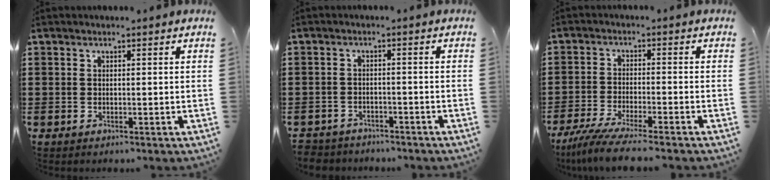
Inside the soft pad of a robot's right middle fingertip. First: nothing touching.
{"total": 2.4, "force": [-2.3, 0.4, -0.4], "torque": [-0.001, -0.001, -0.053]}
{"total": 5.3, "force": [-4.6, -0.4, 2.5], "torque": [-0.069, -0.024, -0.092]}